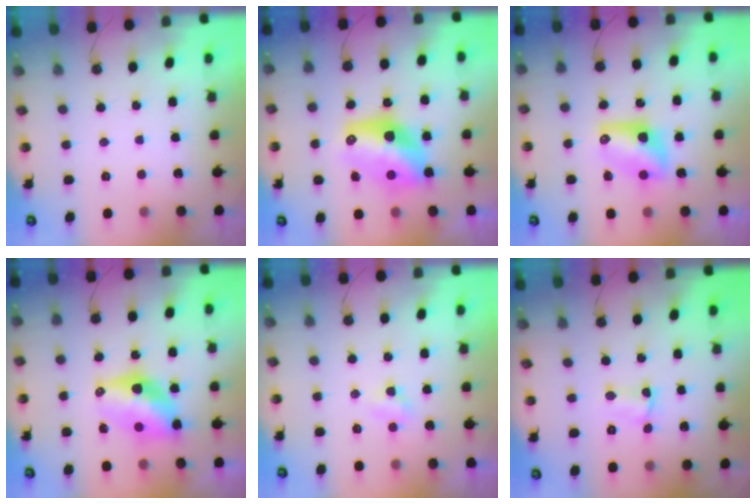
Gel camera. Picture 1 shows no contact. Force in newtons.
{"total": 13.2, "press": 13.2, "slide": 1.0}
{"total": 7.9, "press": 7.9, "slide": 0.4}
{"total": 10.5, "press": 10.5, "slide": 1.0}
{"total": 2.0, "press": 2.0, "slide": 0.3}
{"total": 1.6, "press": 1.5, "slide": 0.5}